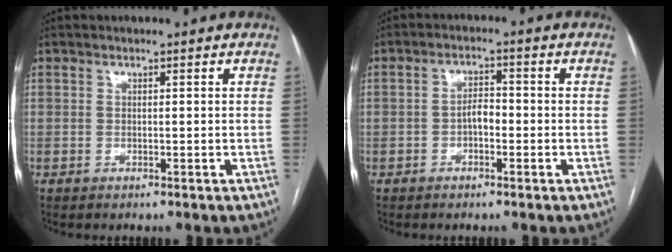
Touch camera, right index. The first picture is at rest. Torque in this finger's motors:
{"motor_torque": [0.74, 0.11, 0.34, 0.09]}